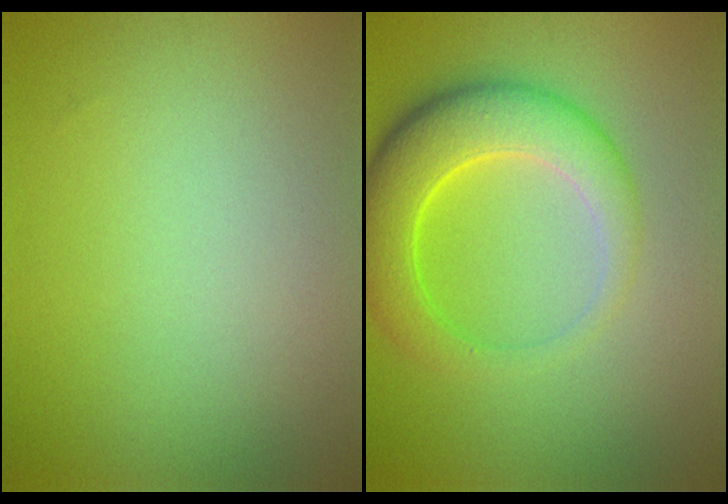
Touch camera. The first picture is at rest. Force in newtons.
{"total": 6.2, "press": 6.2, "slide": 0.4}